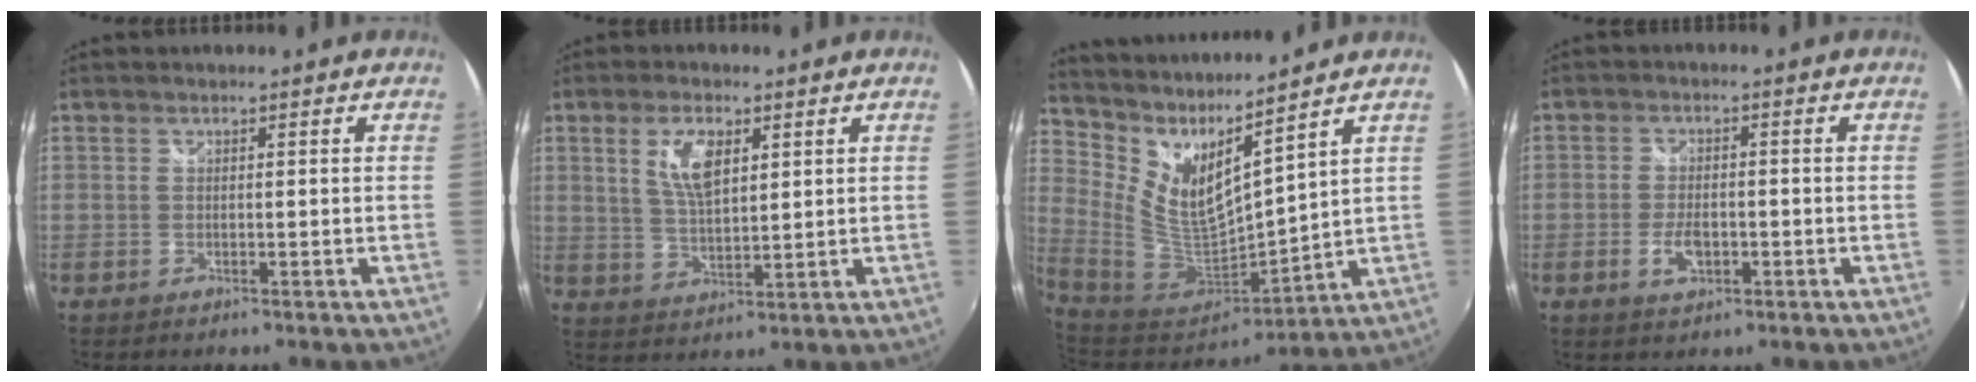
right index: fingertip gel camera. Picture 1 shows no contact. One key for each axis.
{"total": 7.2, "fx": 2.9, "fy": 3.2, "fz": 5.8, "tx": -0.109, "ty": 0.004, "tz": 0.059}
{"total": 11.1, "fx": 8.5, "fy": 1.6, "fz": 7.0, "tx": -0.131, "ty": -0.036, "tz": 0.177}
{"total": 4.6, "fx": -1.6, "fy": 2.5, "fz": 3.5, "tx": -0.074, "ty": -0.003, "tz": -0.029}